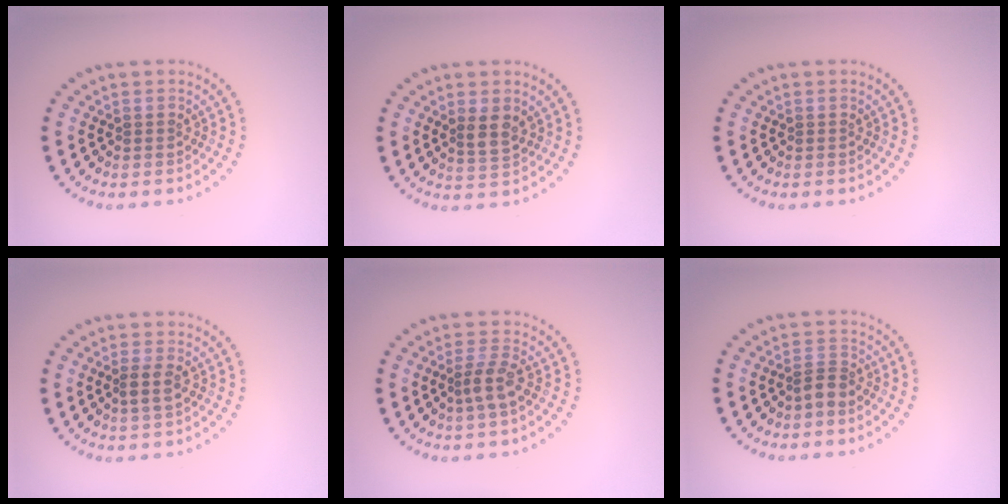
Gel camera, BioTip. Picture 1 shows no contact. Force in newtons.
{"total": 2.1, "press": 1.9, "slide": 0.9}
{"total": 0.0}
{"total": 1.6, "press": 1.3, "slide": 0.9}
{"total": 2.2, "press": 1.8, "slide": 1.3}
{"total": 1.9, "press": 1.5, "slide": 1.1}